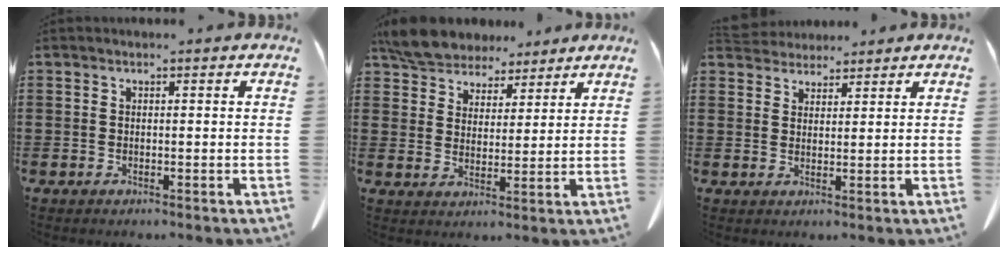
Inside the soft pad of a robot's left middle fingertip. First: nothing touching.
{"total": 6.6, "force": [6.0, 2.4, 1.0], "torque": [-0.052, -0.018, 0.115]}
{"total": 3.4, "force": [3.3, 0.8, 0.0], "torque": [-0.010, -0.008, 0.064]}